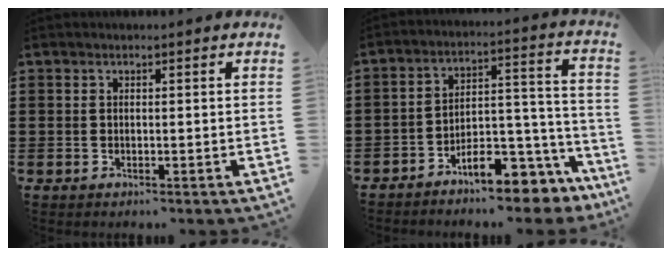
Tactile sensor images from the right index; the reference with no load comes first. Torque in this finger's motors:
{"motor_torque": [0.38, 0.75, -0.37, -0.02]}